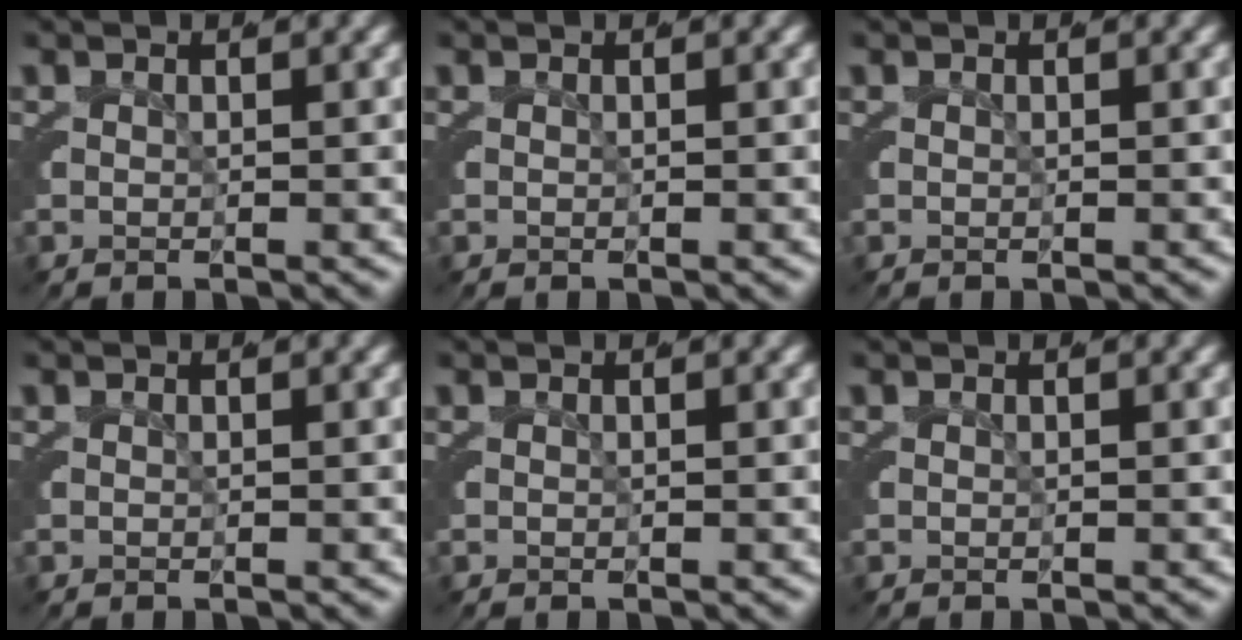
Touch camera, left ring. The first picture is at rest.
{"total": 0.0}
{"total": 0.0}
{"total": 0.0}
{"total": 0.0}
{"total": 0.0}